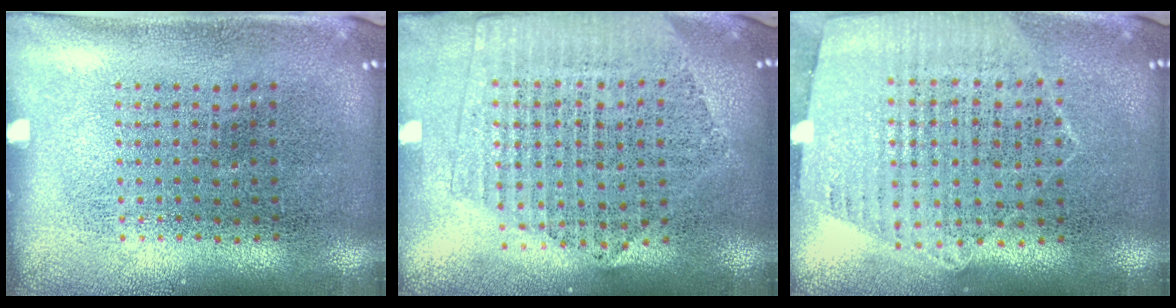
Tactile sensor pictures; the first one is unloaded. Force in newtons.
{"total": 2.1, "press": 1.9, "slide": 0.9}
{"total": 1.2, "press": 1.2, "slide": 0.4}